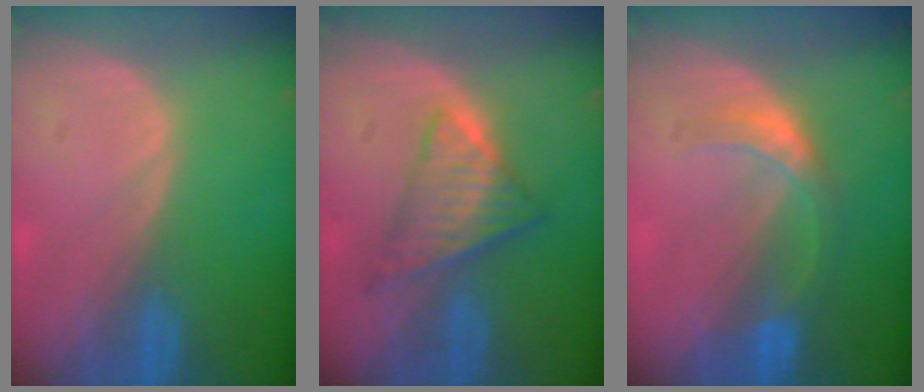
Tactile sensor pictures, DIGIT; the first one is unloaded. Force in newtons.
{"total": 7.0, "press": 6.1, "slide": 3.5}
{"total": 5.5, "press": 4.8, "slide": 2.8}